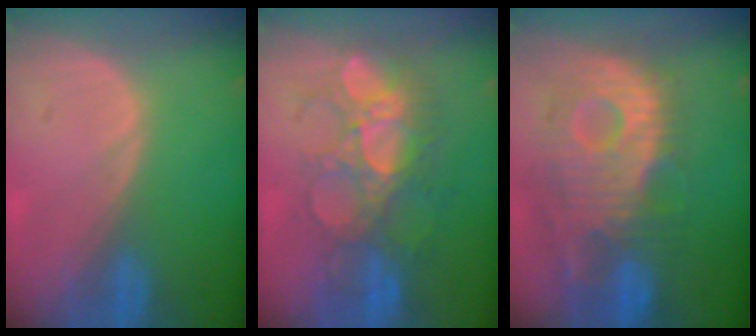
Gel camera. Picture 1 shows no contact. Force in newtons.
{"total": 9.1, "press": 8.9, "slide": 2.0}
{"total": 11.8, "press": 10.6, "slide": 5.1}